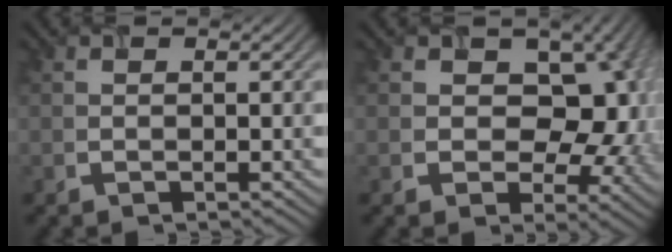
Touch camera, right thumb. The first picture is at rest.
{"total": 12.4, "force": [1.4, 8.6, 8.8], "torque": [-0.103, -0.001, 0.022]}